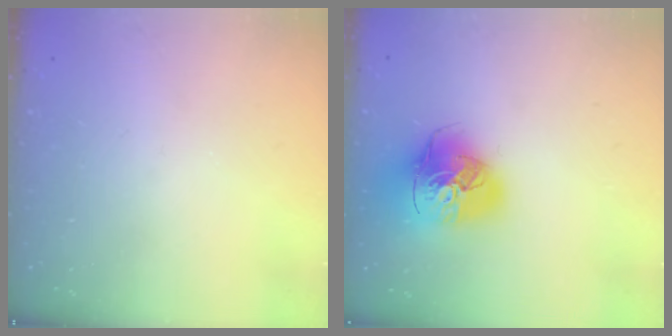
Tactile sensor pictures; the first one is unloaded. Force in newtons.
{"total": 17.1, "press": 17.0, "slide": 2.5}